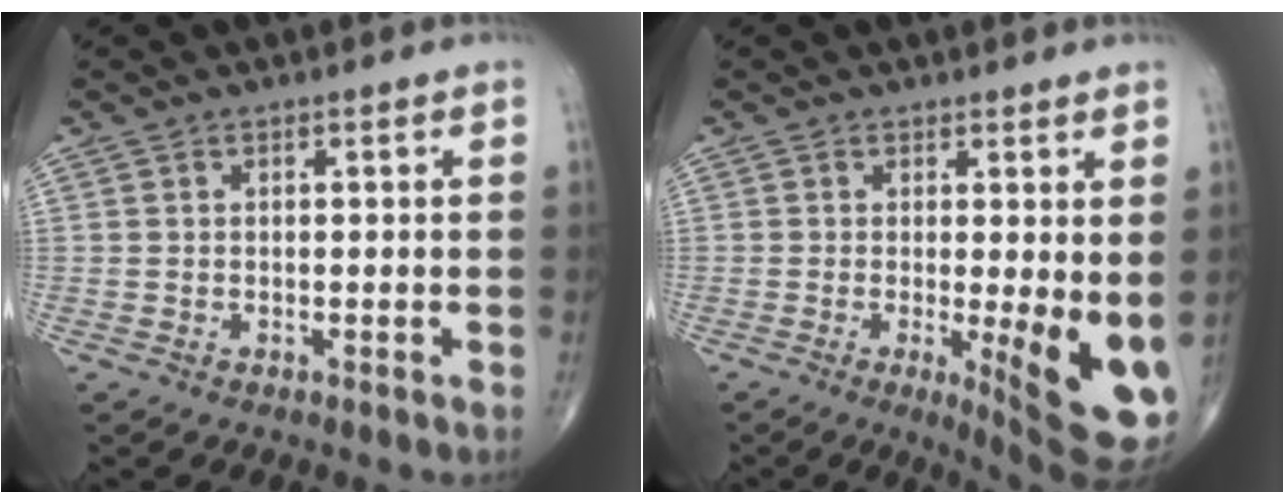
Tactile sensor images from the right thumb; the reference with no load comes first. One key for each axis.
{"total": 11.8, "fx": -1.1, "fy": 3.3, "fz": 11.3, "tx": -0.146, "ty": -0.026, "tz": -0.006}